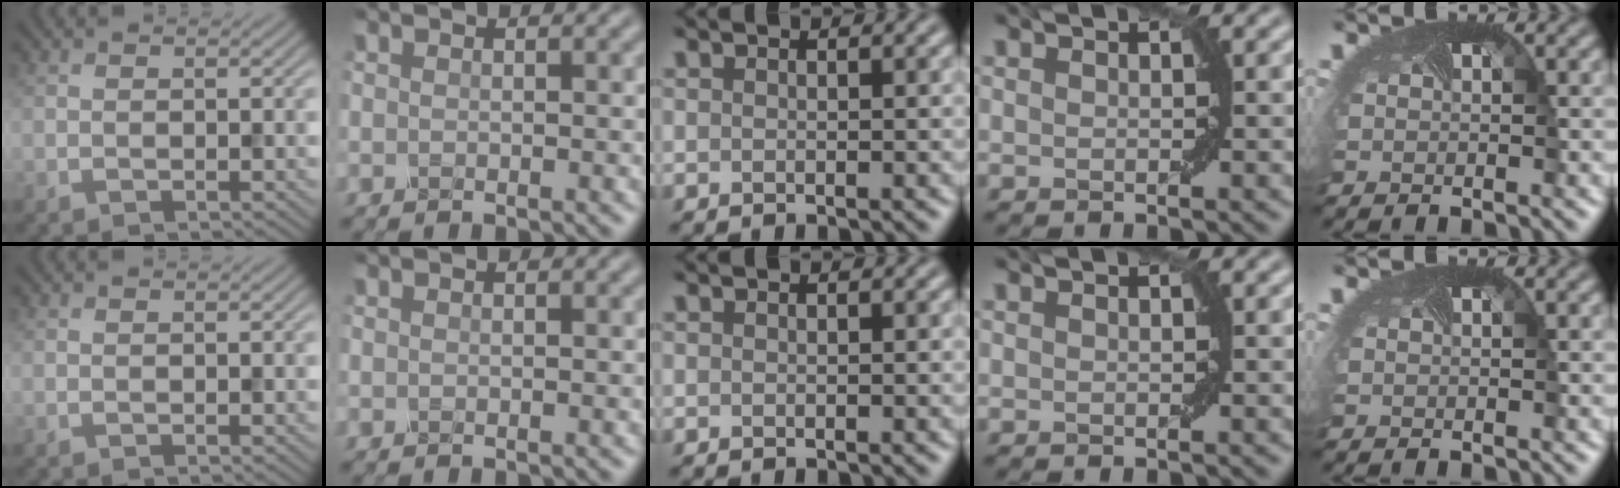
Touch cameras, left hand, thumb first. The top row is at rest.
{}